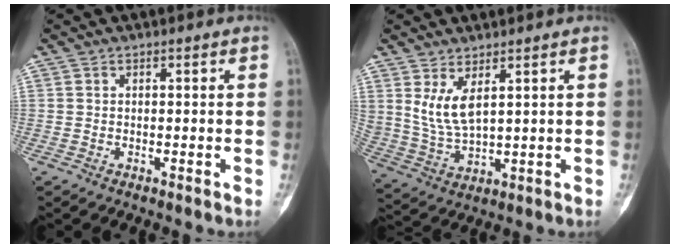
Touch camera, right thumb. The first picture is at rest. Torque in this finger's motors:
{"motor_torque": [-0.66, 0.68, 0.54, 0.28, -0.02]}